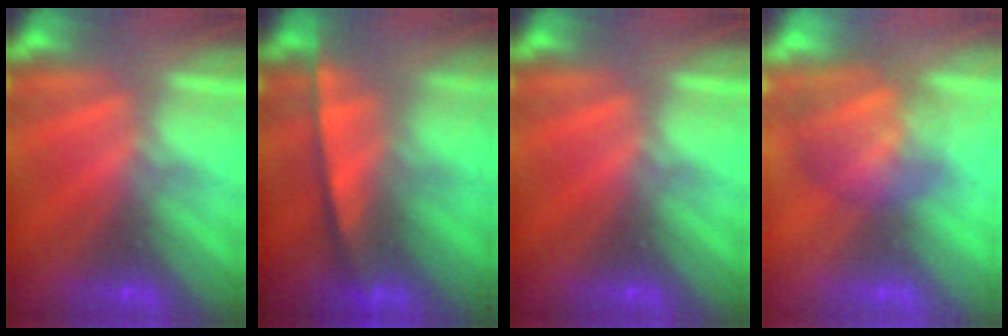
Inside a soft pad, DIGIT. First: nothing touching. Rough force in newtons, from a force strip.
{"total": 6.3}
{"total": 0.0}
{"total": 2.9}